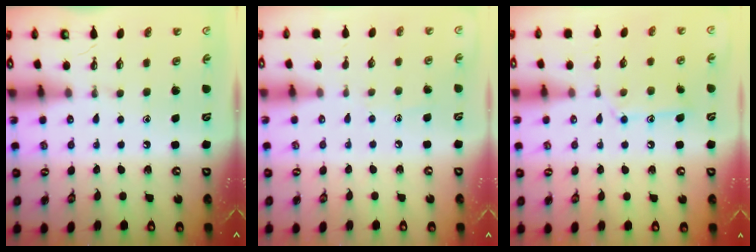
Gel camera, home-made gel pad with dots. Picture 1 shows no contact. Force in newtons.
{"total": 3.9, "press": 3.8, "slide": 0.4}
{"total": 10.8, "press": 10.8, "slide": 0.9}